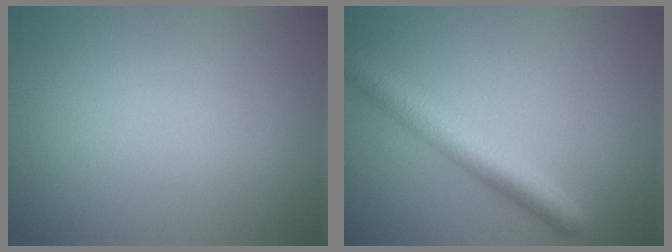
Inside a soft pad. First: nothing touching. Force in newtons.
{"total": 5.5, "press": 5.5, "slide": 0.2}